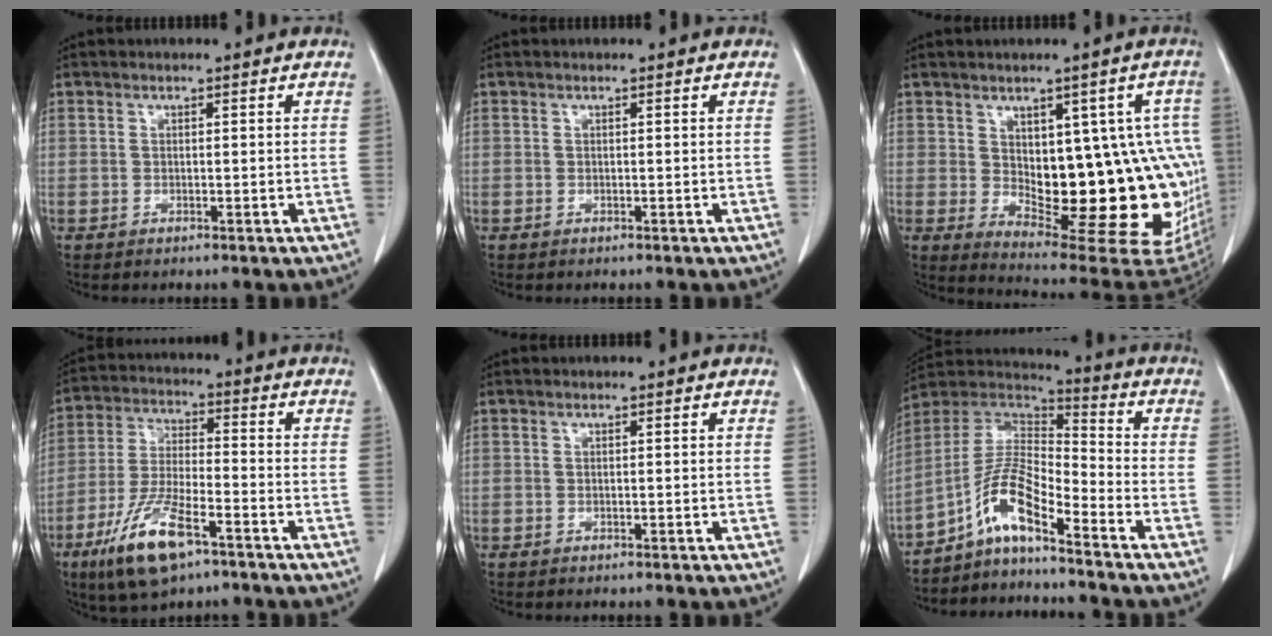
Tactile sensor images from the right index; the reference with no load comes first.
{"total": 0.0}
{"total": 19.7, "force": [-0.3, 7.8, 18.1], "torque": [-0.154, 0.014, 0.022]}
{"total": 12.3, "force": [-7.0, 3.2, 9.6], "torque": [-0.200, -0.018, -0.127]}
{"total": 0.0}
{"total": 9.5, "force": [-6.2, 1.5, 7.0], "torque": [-0.149, 0.022, -0.122]}